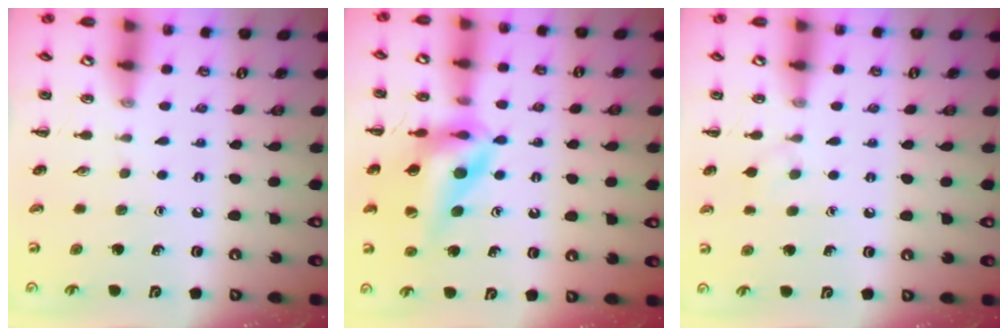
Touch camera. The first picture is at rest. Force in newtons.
{"total": 14.9, "press": 14.2, "slide": 4.7}
{"total": 5.0, "press": 4.8, "slide": 1.5}